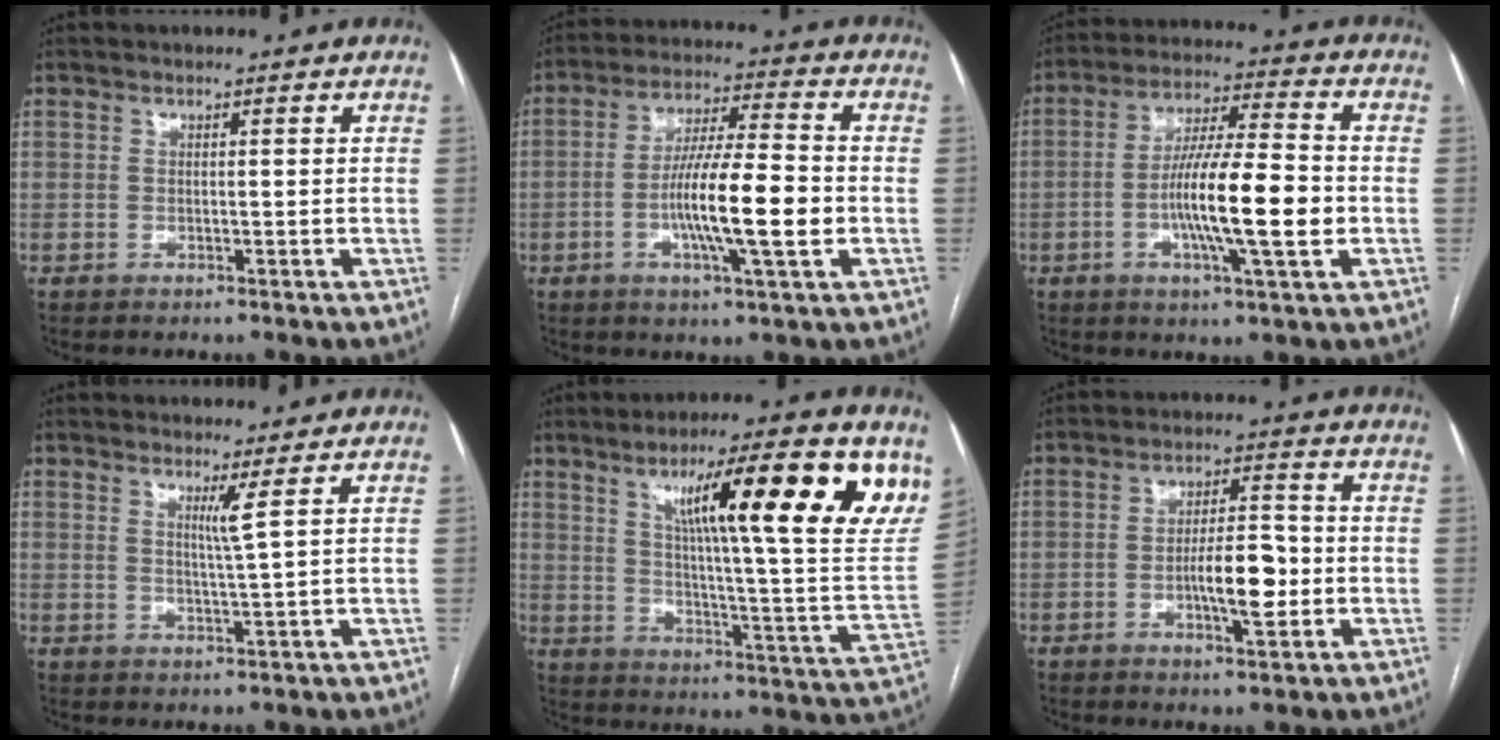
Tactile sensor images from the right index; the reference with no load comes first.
{"total": 12.7, "force": [-2.7, 1.1, 12.3], "torque": [-0.218, -0.001, -0.052]}
{"total": 13.7, "force": [-2.7, 1.2, 13.4], "torque": [-0.235, -0.001, -0.051]}
{"total": 2.3, "force": [1.2, -1.0, 1.7], "torque": [-0.036, -0.016, 0.026]}
{"total": 24.0, "force": [12.4, 1.6, 20.5], "torque": [-0.271, -0.003, 0.174]}
{"total": 7.7, "force": [-1.7, 2.1, 7.2], "torque": [-0.121, 0.008, -0.026]}